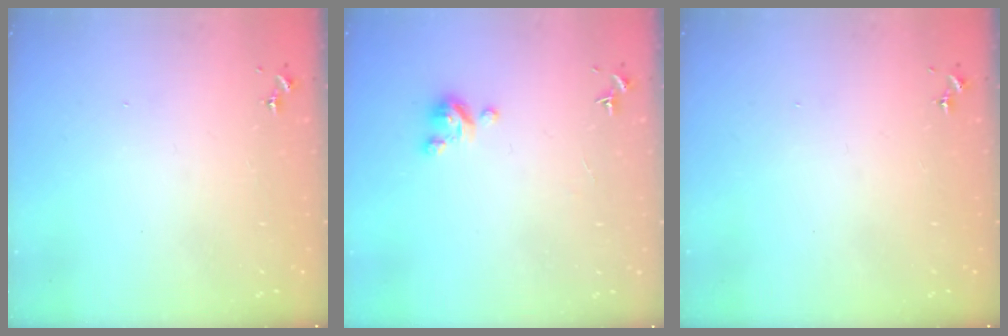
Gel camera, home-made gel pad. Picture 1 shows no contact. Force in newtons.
{"total": 4.6, "press": 4.5, "slide": 0.3}
{"total": 0.0}